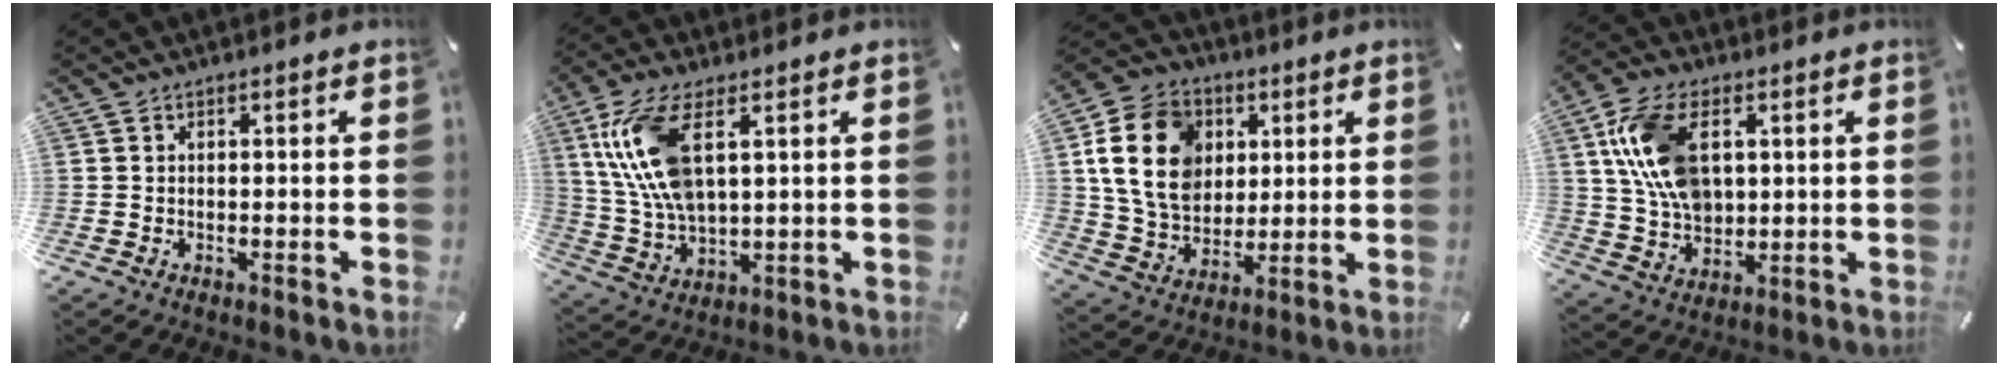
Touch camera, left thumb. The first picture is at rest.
{"total": 13.5, "force": [5.0, 6.4, 10.8], "torque": [-0.258, -0.008, 0.087]}
{"total": 17.3, "force": [4.2, 13.9, 9.4], "torque": [-0.195, 0.003, 0.077]}
{"total": 14.4, "force": [3.7, 9.9, 9.8], "torque": [-0.227, 0.008, 0.069]}